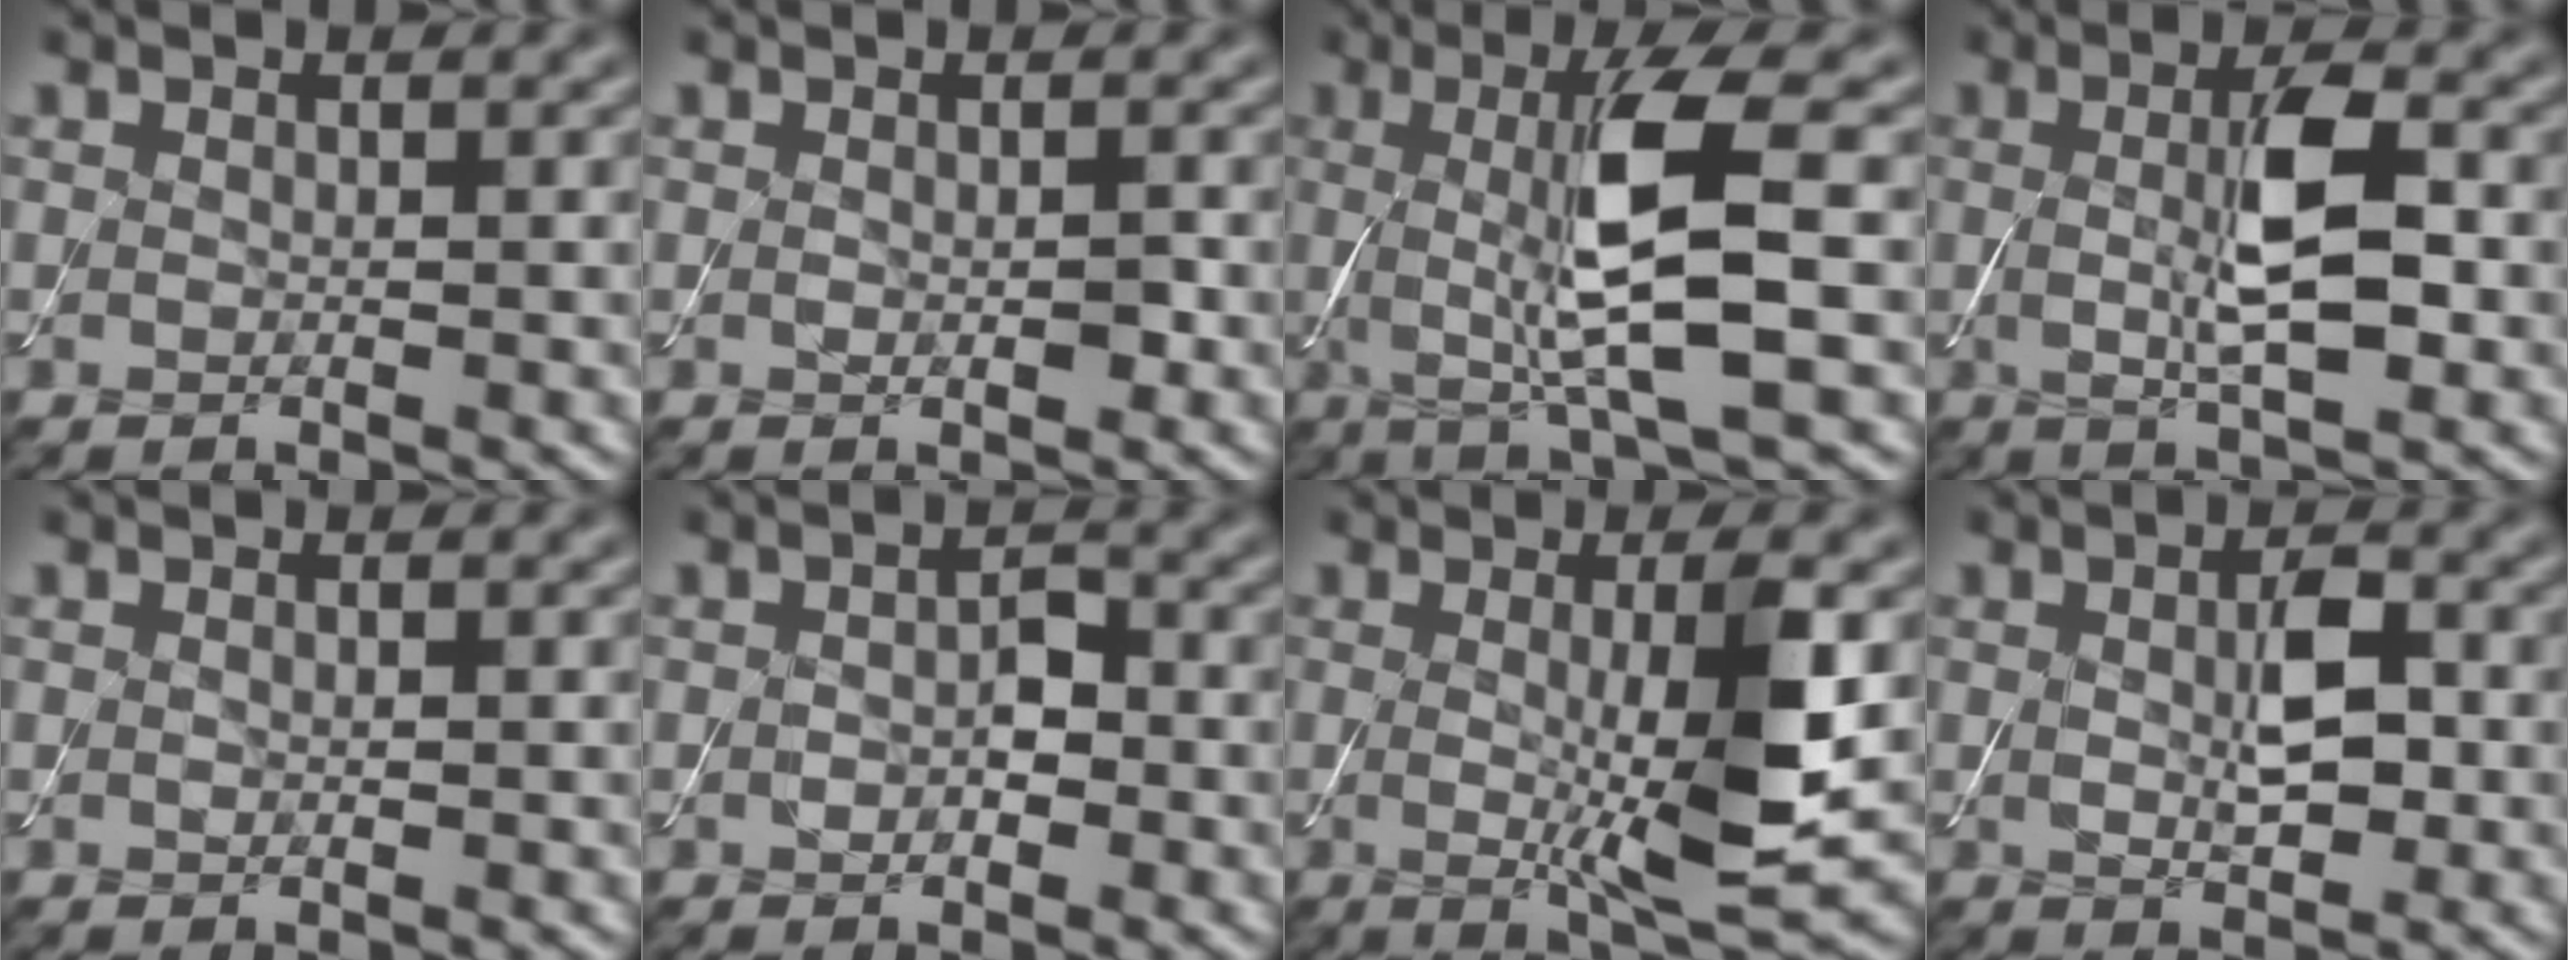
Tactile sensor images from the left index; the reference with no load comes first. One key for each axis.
{"total": 1.1, "fx": 0.0, "fy": 0.5, "fz": 1.0, "tx": -0.017, "ty": -0.003, "tz": 0.000}
{"total": 8.2, "fx": 0.3, "fy": 1.5, "fz": 8.0, "tx": -0.133, "ty": -0.005, "tz": 0.009}
{"total": 6.1, "fx": 0.3, "fy": 1.6, "fz": 5.9, "tx": -0.113, "ty": 0.003, "tz": 0.004}
{"total": 0.0}
{"total": 2.1, "fx": -0.5, "fy": 1.3, "fz": 1.6, "tx": -0.027, "ty": 0.002, "tz": -0.010}
{"total": 7.2, "fx": 0.1, "fy": 1.3, "fz": 7.1, "tx": -0.119, "ty": -0.015, "tz": 0.007}
{"total": 3.6, "fx": 0.3, "fy": 1.6, "fz": 3.2, "tx": -0.065, "ty": -0.002, "tz": 0.007}